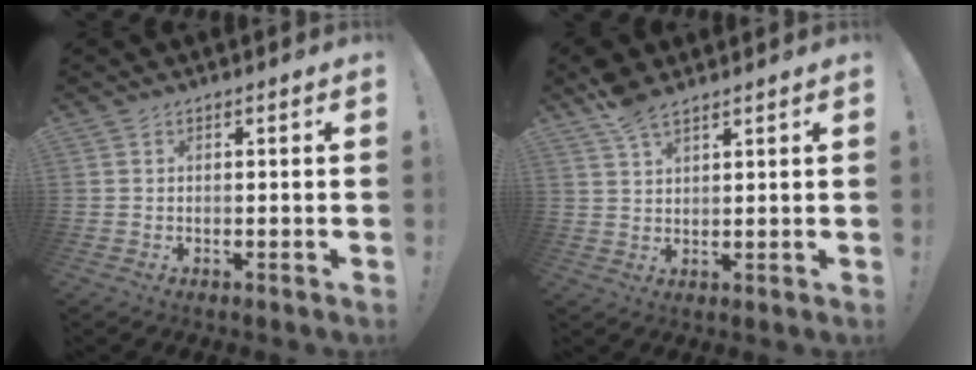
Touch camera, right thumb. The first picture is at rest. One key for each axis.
{"total": 6.0, "fx": 4.5, "fy": 2.2, "fz": 3.3, "tx": -0.056, "ty": -0.024, "tz": 0.085}